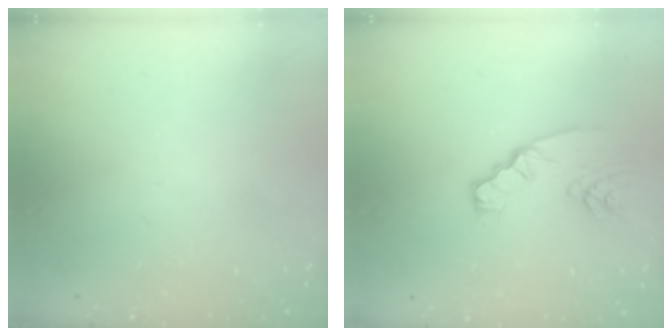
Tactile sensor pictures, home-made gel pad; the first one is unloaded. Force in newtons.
{"total": 5.1, "press": 5.1, "slide": 0.1}